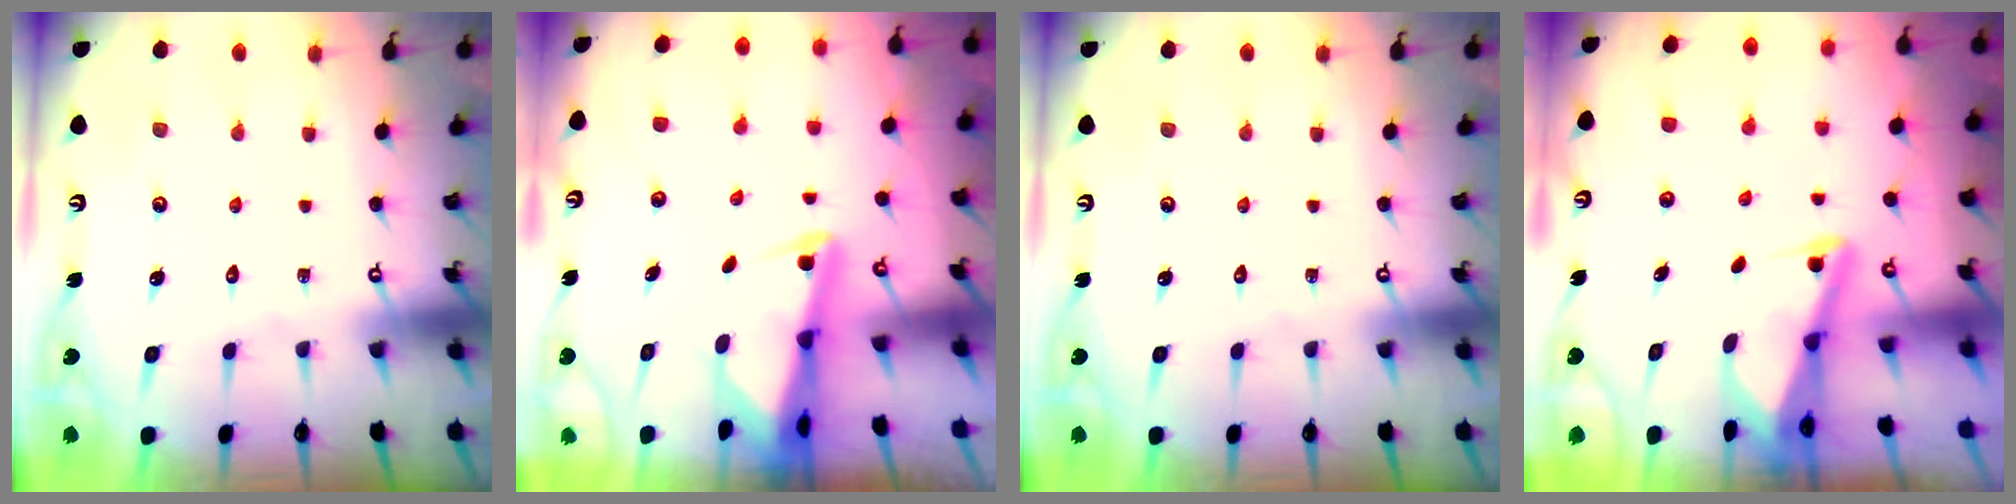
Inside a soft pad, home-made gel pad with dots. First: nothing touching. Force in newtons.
{"total": 2.8, "press": 2.8, "slide": 0.4}
{"total": 0.0}
{"total": 2.6, "press": 2.5, "slide": 0.6}